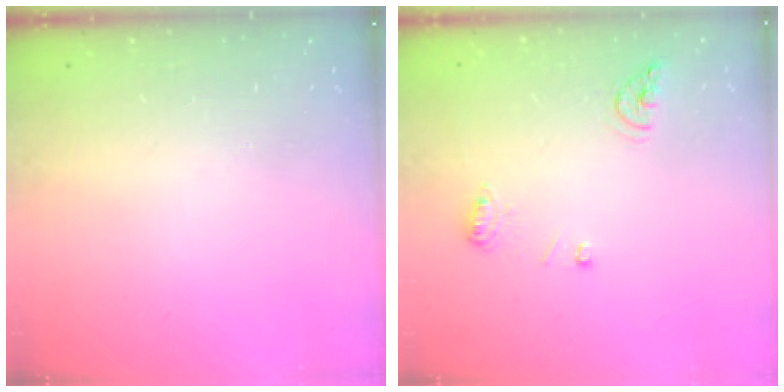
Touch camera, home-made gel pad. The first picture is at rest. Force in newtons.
{"total": 7.9, "press": 7.9, "slide": 0.8}